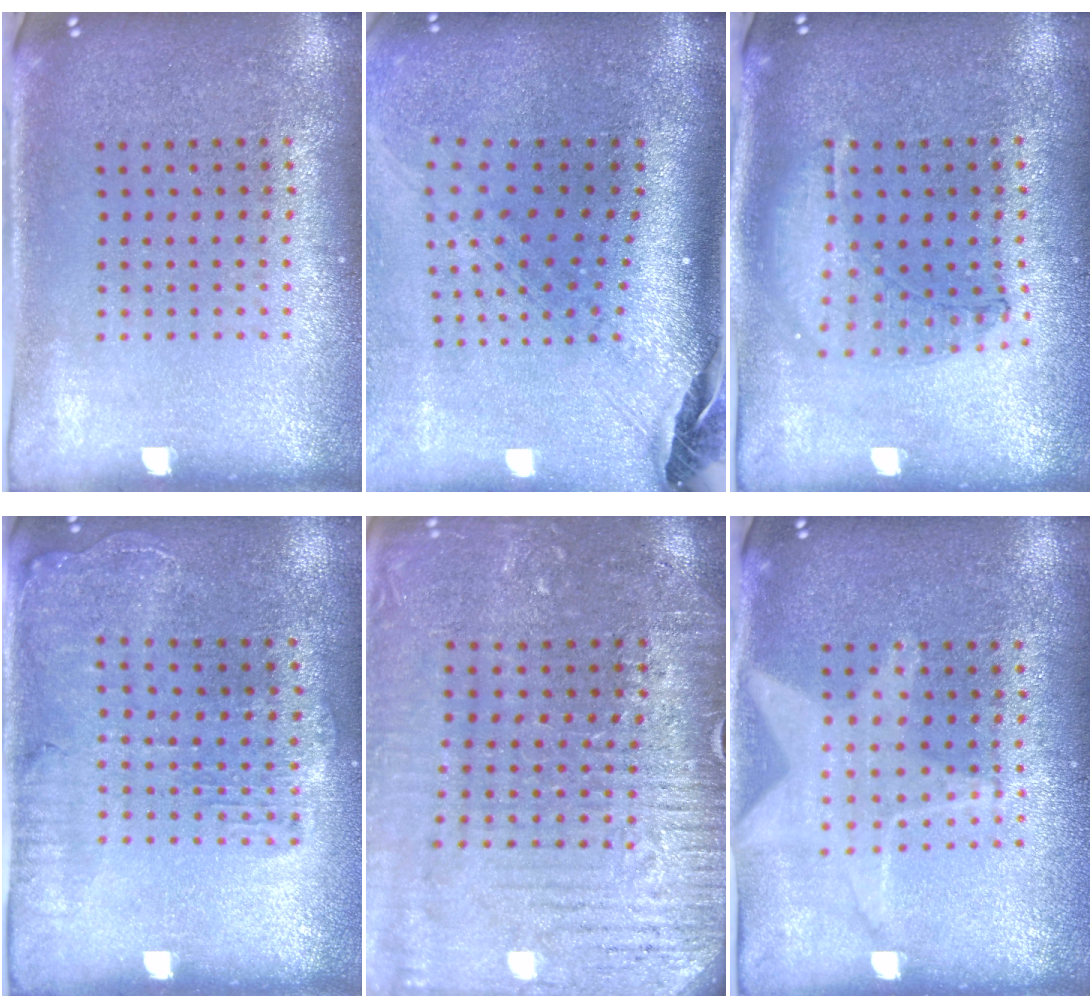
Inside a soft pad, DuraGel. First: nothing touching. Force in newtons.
{"total": 2.9, "press": 2.0, "slide": 2.0}
{"total": 1.0, "press": 0.9, "slide": 0.2}
{"total": 1.4, "press": 1.4, "slide": 0.4}
{"total": 3.3, "press": 3.3, "slide": 0.2}
{"total": 1.2, "press": 1.2, "slide": 0.3}